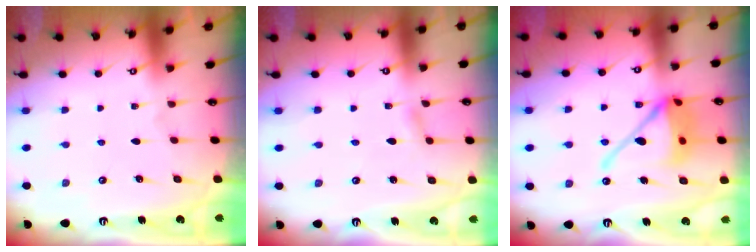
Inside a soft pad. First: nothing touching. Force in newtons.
{"total": 2.9, "press": 2.9, "slide": 0.3}
{"total": 16.1, "press": 16.0, "slide": 2.4}